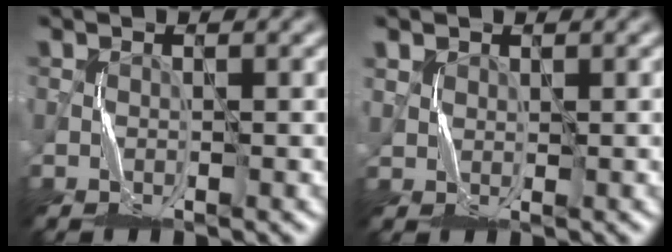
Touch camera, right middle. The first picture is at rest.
{"total": 1.5, "force": [1.1, 1.0, -0.1], "torque": [-0.005, 0.000, 0.022]}